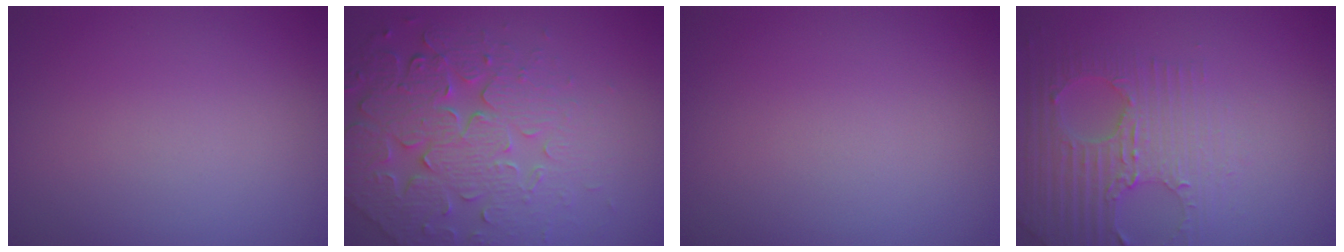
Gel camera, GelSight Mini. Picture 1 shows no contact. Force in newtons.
{"total": 7.9, "press": 5.7, "slide": 5.4}
{"total": 0.0}
{"total": 3.5, "press": 3.5, "slide": 0.6}